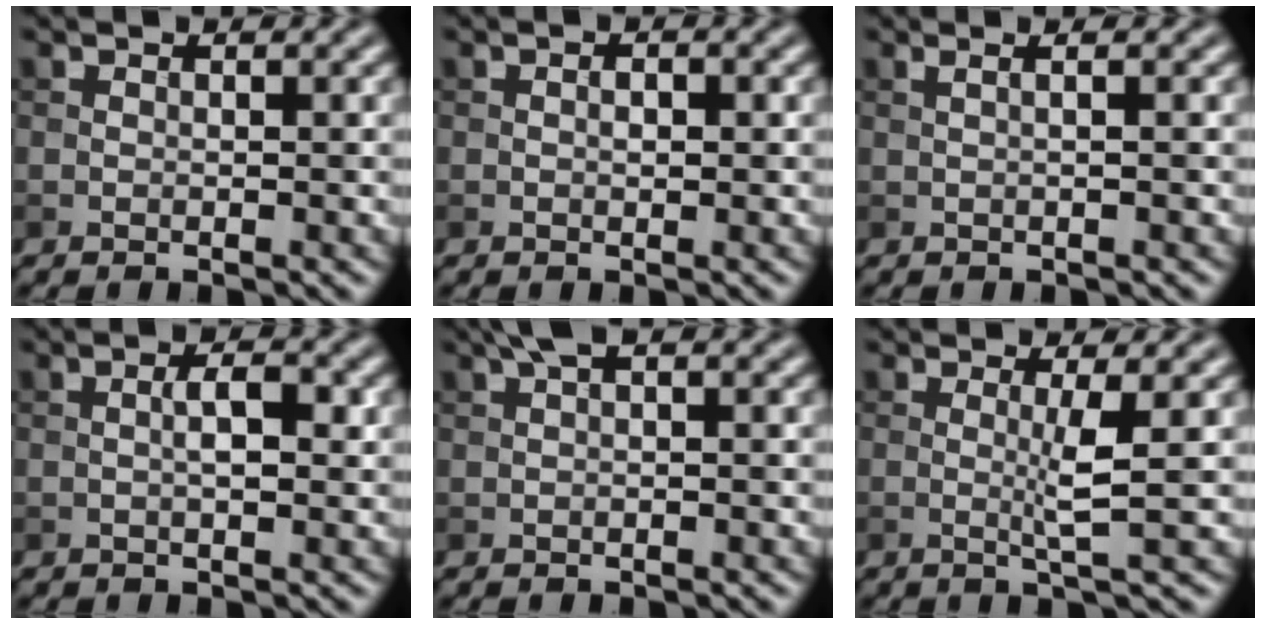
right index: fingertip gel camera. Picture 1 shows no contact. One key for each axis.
{"total": 1.0, "fx": 0.0, "fy": 0.5, "fz": 0.8, "tx": -0.012, "ty": -0.002, "tz": 0.000}
{"total": 2.5, "fx": 0.9, "fy": 1.0, "fz": 2.0, "tx": -0.013, "ty": 0.005, "tz": -0.010}
{"total": 2.5, "fx": 0.2, "fy": 0.8, "fz": 2.4, "tx": -0.041, "ty": 0.002, "tz": 0.000}
{"total": 1.6, "fx": 0.6, "fy": 0.4, "fz": 1.4, "tx": -0.030, "ty": 0.009, "tz": 0.011}
{"total": 2.6, "fx": 0.2, "fy": 0.1, "fz": 2.6, "tx": -0.051, "ty": -0.003, "tz": -0.003}